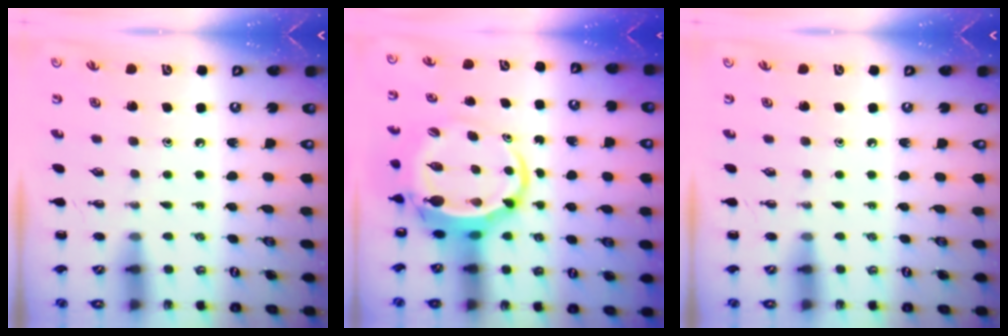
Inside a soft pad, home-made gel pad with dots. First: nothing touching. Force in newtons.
{"total": 7.5, "press": 7.4, "slide": 1.7}
{"total": 0.0}